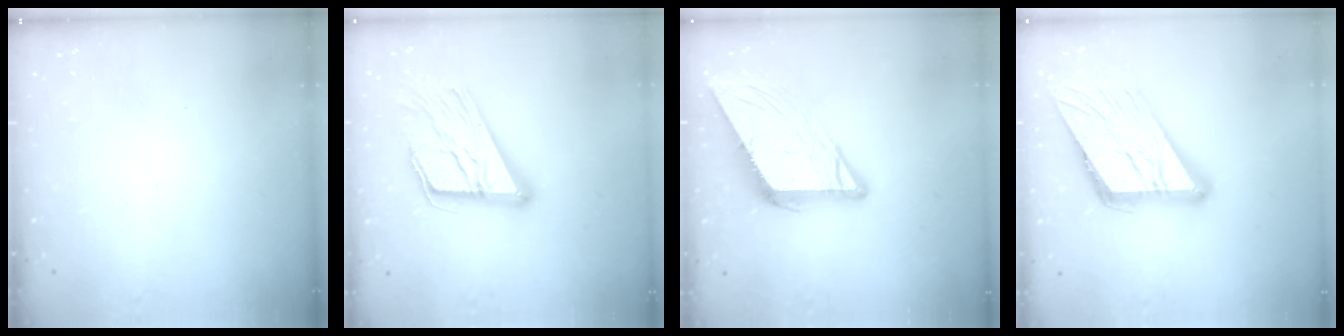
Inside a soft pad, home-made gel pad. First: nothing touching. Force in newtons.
{"total": 20.2, "press": 20.0, "slide": 2.6}
{"total": 10.6, "press": 10.5, "slide": 1.1}
{"total": 21.6, "press": 21.4, "slide": 2.5}